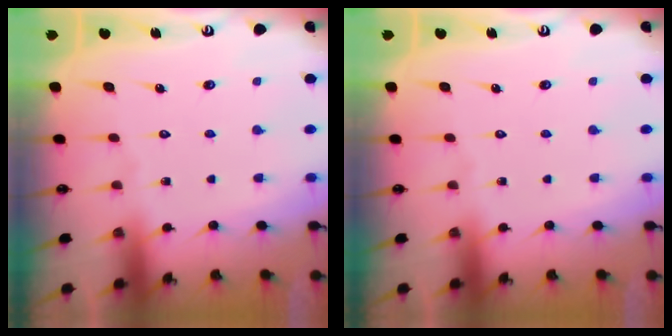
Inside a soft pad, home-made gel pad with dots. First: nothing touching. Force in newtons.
{"total": 0.0}